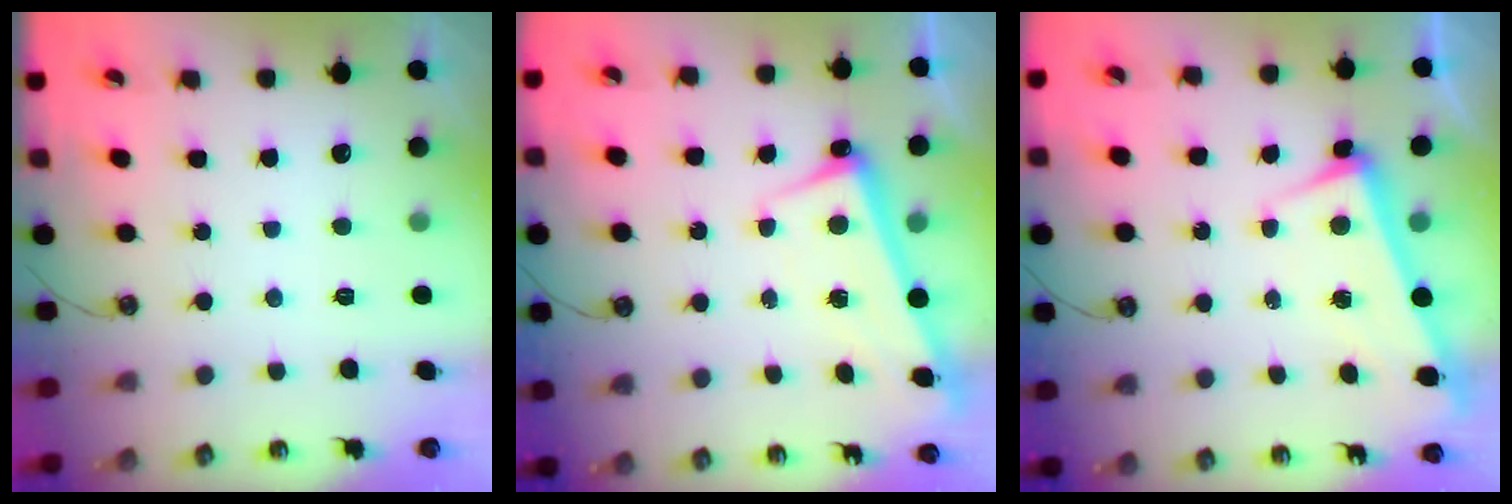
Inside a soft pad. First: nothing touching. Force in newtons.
{"total": 2.6, "press": 2.4, "slide": 0.9}
{"total": 3.3, "press": 3.2, "slide": 1.0}